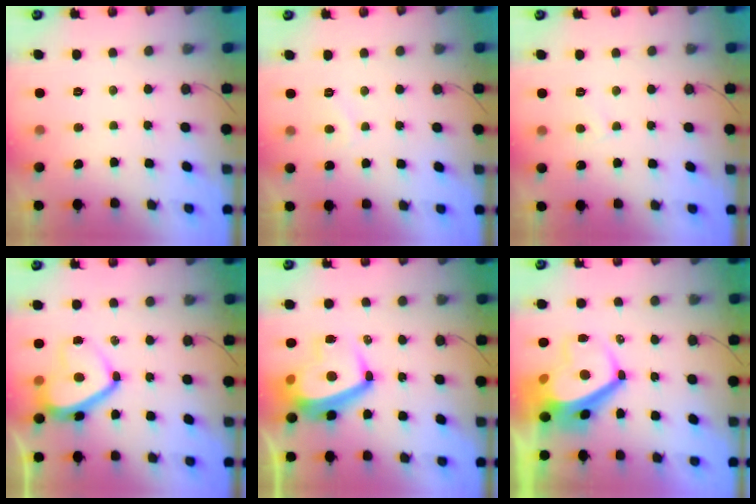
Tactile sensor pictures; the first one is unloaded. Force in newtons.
{"total": 1.8, "press": 1.7, "slide": 0.6}
{"total": 2.6, "press": 2.6, "slide": 0.2}
{"total": 12.1, "press": 11.9, "slide": 1.9}
{"total": 12.9, "press": 12.7, "slide": 2.0}
{"total": 10.0, "press": 9.9, "slide": 0.7}